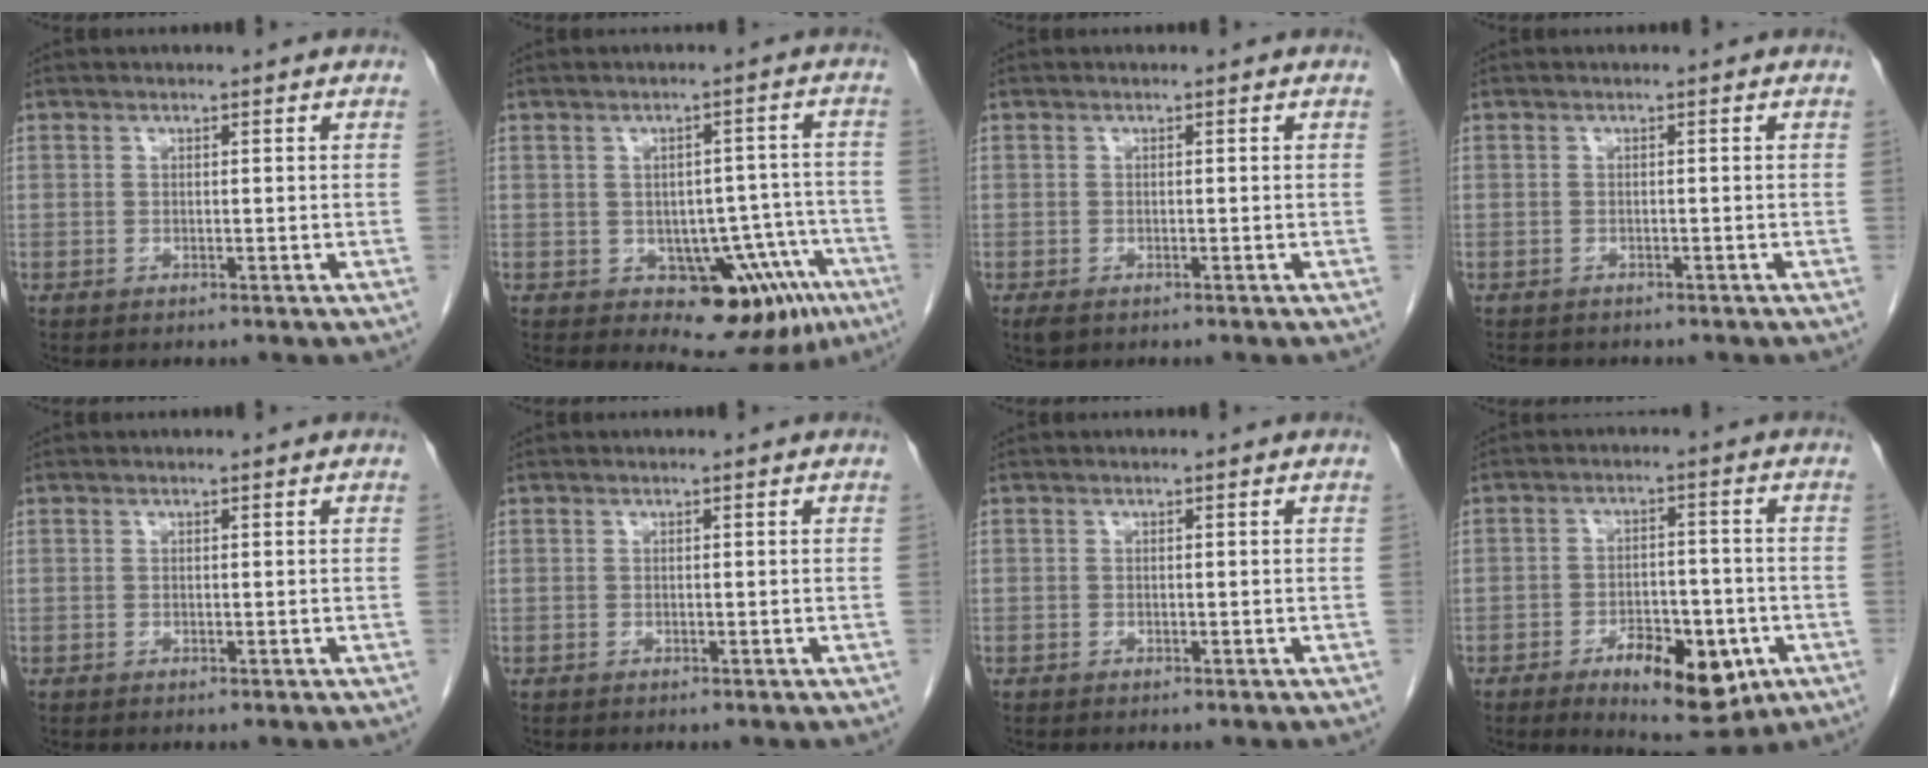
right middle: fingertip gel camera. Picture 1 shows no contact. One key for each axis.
{"total": 10.7, "fx": -5.4, "fy": 6.0, "fz": 7.0, "tx": -0.058, "ty": 0.020, "tz": -0.060}
{"total": 1.6, "fx": -1.0, "fy": 0.8, "fz": 0.9, "tx": -0.020, "ty": -0.003, "tz": -0.010}
{"total": 3.3, "fx": -2.8, "fy": 1.4, "fz": 0.9, "tx": -0.023, "ty": -0.005, "tz": -0.034}
{"total": 0.0}
{"total": 0.0}
{"total": 0.0}
{"total": 10.9, "fx": -4.9, "fy": 4.5, "fz": 8.6, "tx": -0.124, "ty": -0.005, "tz": -0.064}